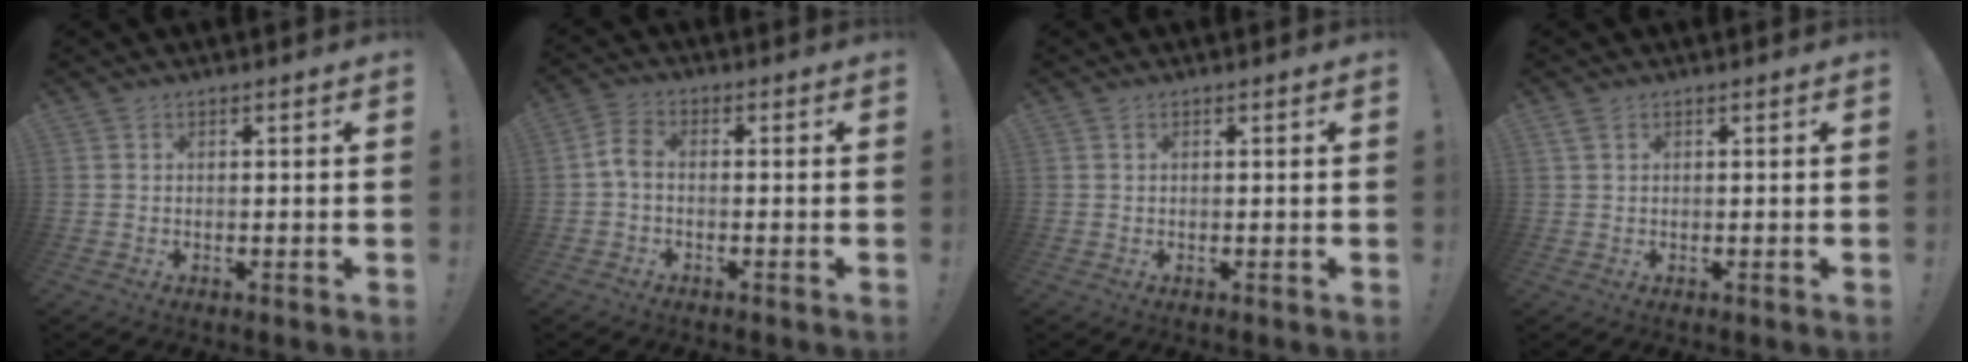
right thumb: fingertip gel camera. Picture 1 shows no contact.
{"total": 4.7, "force": [-0.7, 2.6, 3.9], "torque": [-0.079, 0.009, -0.012]}
{"total": 0.0}
{"total": 1.4, "force": [0.8, 0.7, 1.0], "torque": [-0.020, 0.002, 0.015]}